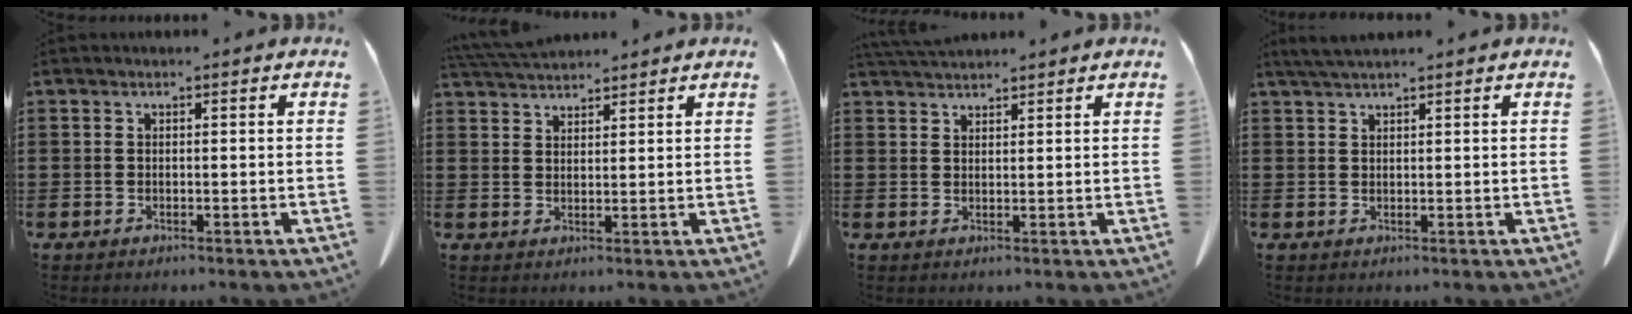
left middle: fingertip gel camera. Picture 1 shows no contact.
{"total": 4.0, "force": [3.8, 0.7, 1.2], "torque": [-0.034, -0.005, 0.073]}
{"total": 2.5, "force": [2.4, 0.4, 0.6], "torque": [-0.018, -0.001, 0.047]}
{"total": 2.2, "force": [1.8, 0.1, 1.3], "torque": [-0.028, 0.001, 0.033]}